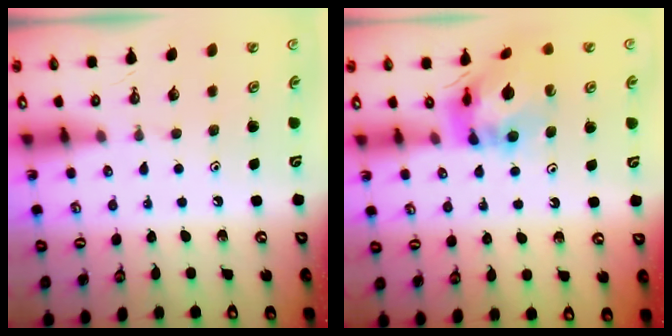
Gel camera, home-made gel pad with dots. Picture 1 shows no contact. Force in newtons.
{"total": 11.4, "press": 11.3, "slide": 1.4}